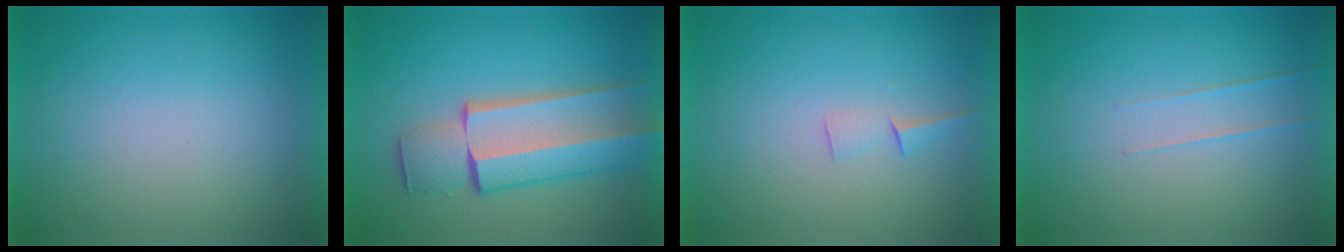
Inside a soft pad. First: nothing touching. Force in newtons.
{"total": 6.8}
{"total": 1.5}
{"total": 1.7}